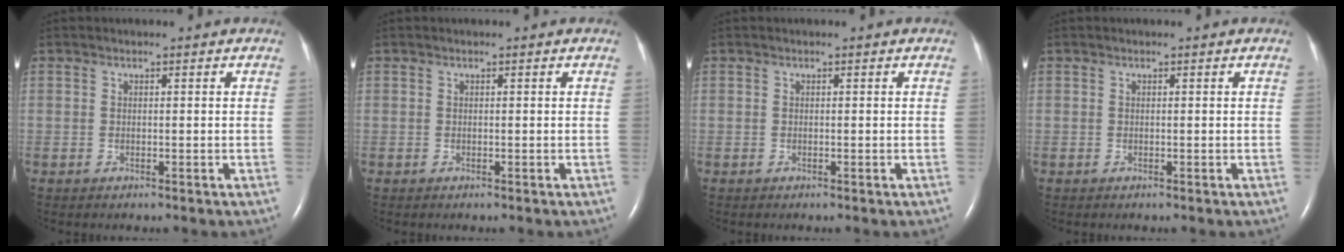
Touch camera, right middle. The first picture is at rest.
{"total": 0.0}
{"total": 0.0}
{"total": 0.0}